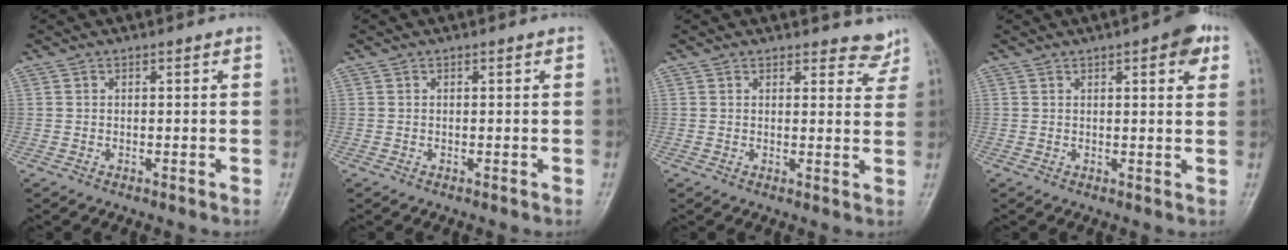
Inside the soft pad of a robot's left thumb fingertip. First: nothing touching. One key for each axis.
{"total": 0.0}
{"total": 4.8, "fx": 4.4, "fy": 1.8, "fz": 0.6, "tx": 0.021, "ty": -0.031, "tz": 0.039}
{"total": 5.7, "fx": 2.8, "fy": 1.7, "fz": 4.6, "tx": -0.047, "ty": -0.005, "tz": 0.028}